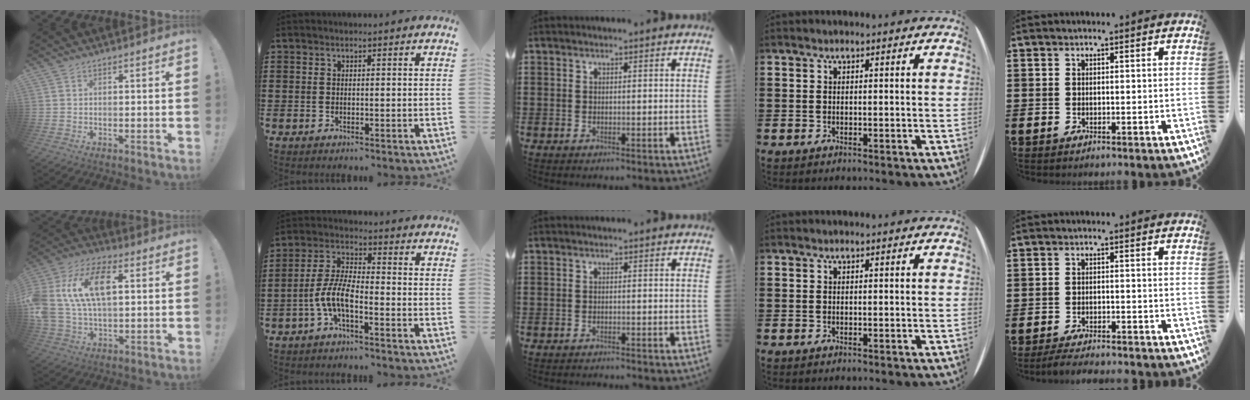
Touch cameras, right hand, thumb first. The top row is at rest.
{"thumb": {"total": 17.6, "force": [4.5, 10.7, 13.3], "torque": [-0.251, 0.001, 0.079]}, "index": {"total": 6.9, "force": [-3.1, 2.2, 5.7], "torque": [-0.146, -0.011, -0.066]}, "middle": {"total": 0.8, "force": [-0.8, -0.1, 0.1], "torque": [-0.004, 0.000, -0.017]}, "little": {"total": 2.2, "force": [-2.2, 0.0, 0.6], "torque": [-0.010, 0.007, -0.043]}}